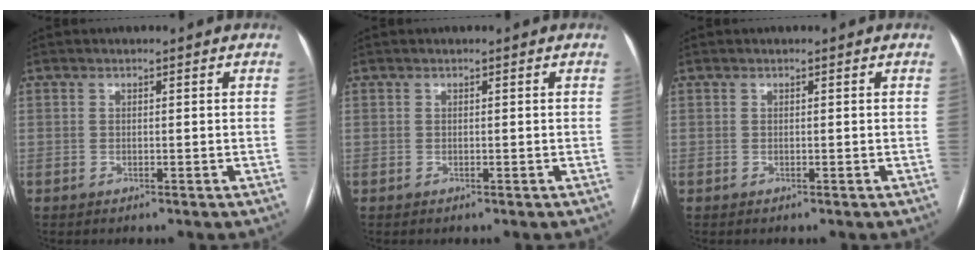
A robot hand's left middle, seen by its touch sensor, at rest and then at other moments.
{"total": 0.0}
{"total": 0.0}